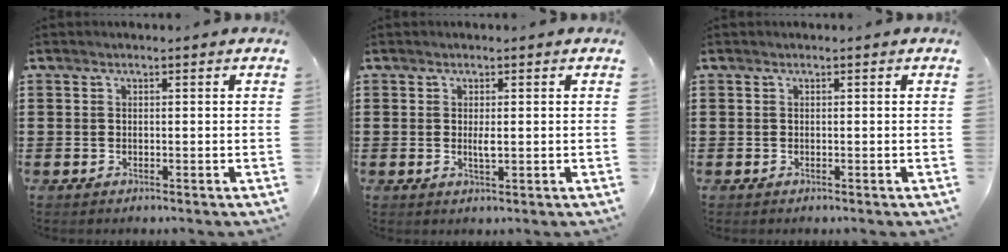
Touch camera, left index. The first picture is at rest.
{"total": 2.0, "force": [0.1, 0.4, 1.9], "torque": [-0.036, -0.003, 0.002]}
{"total": 0.0}